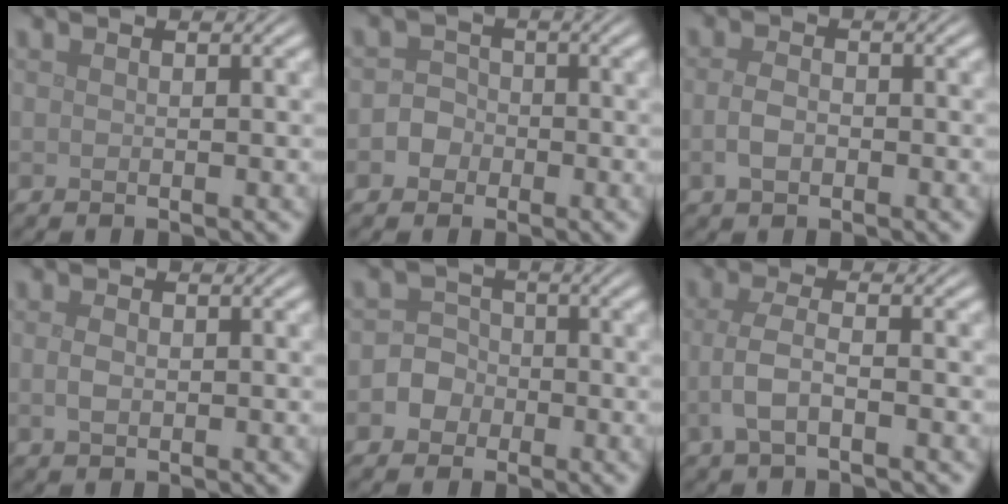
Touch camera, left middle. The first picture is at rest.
{"total": 2.0, "force": [-0.7, 1.9, 0.5], "torque": [0.014, 0.004, -0.021]}
{"total": 1.9, "force": [-0.5, 1.3, 1.4], "torque": [-0.032, 0.000, -0.011]}
{"total": 1.3, "force": [0.0, 0.9, 1.0], "torque": [-0.023, -0.001, 0.000]}
{"total": 3.2, "force": [-1.1, 2.9, 0.7], "torque": [0.012, 0.011, -0.035]}
{"total": 2.8, "force": [-0.7, 1.1, 2.4], "torque": [-0.057, -0.001, -0.017]}